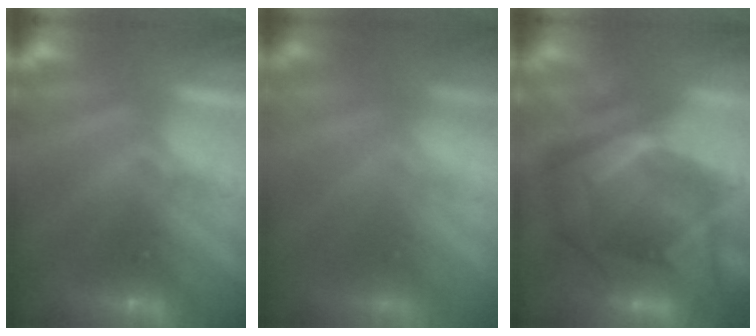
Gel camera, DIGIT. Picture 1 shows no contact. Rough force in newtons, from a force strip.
{"total": 6.1}
{"total": 10.0}